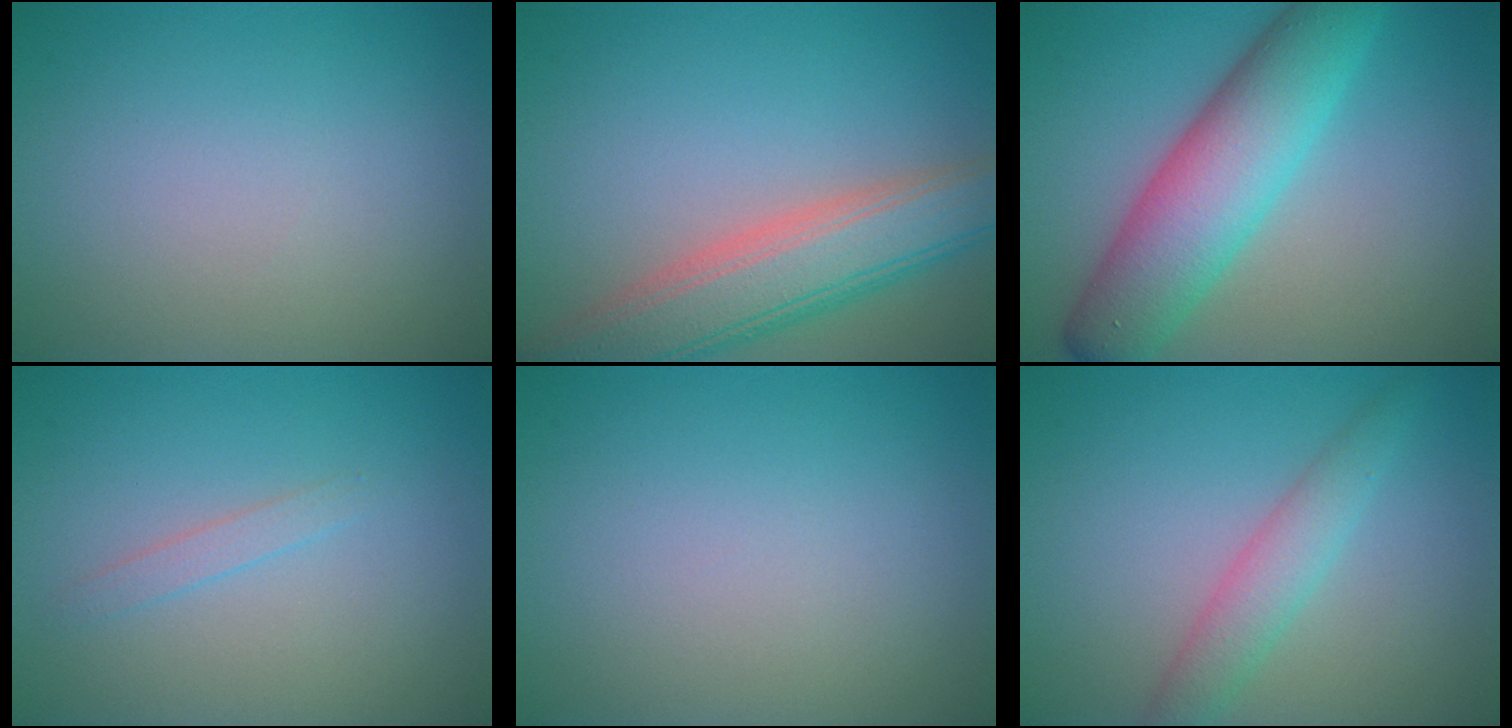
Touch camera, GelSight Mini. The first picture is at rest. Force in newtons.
{"total": 7.3, "press": 7.3, "slide": 0.6}
{"total": 8.2, "press": 8.2, "slide": 0.2}
{"total": 1.0, "press": 1.0, "slide": 0.1}
{"total": 0.0}
{"total": 2.9, "press": 2.9, "slide": 0.1}